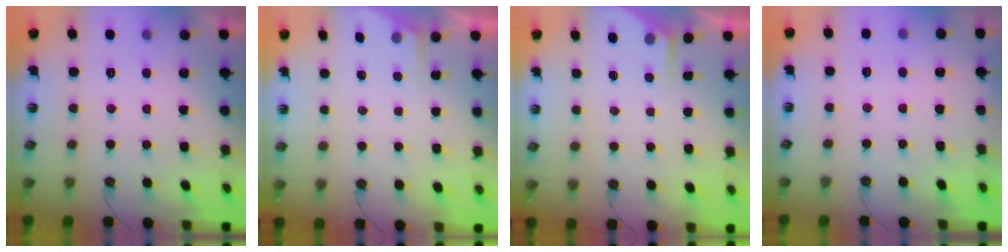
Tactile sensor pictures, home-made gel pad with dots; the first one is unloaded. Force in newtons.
{"total": 1.8, "press": 1.7, "slide": 0.3}
{"total": 2.4, "press": 2.3, "slide": 0.4}
{"total": 3.0, "press": 2.9, "slide": 0.4}